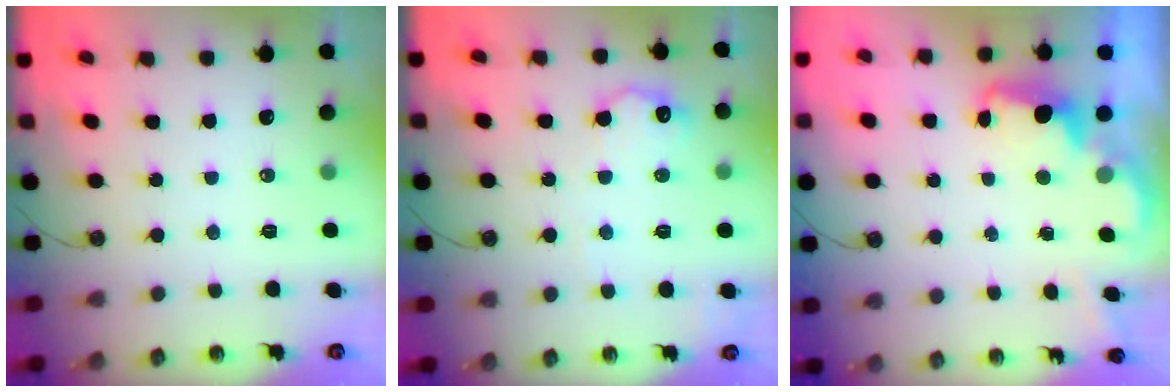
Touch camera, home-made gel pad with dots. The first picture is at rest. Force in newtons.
{"total": 10.3, "press": 10.3, "slide": 0.4}
{"total": 2.4, "press": 2.3, "slide": 0.5}